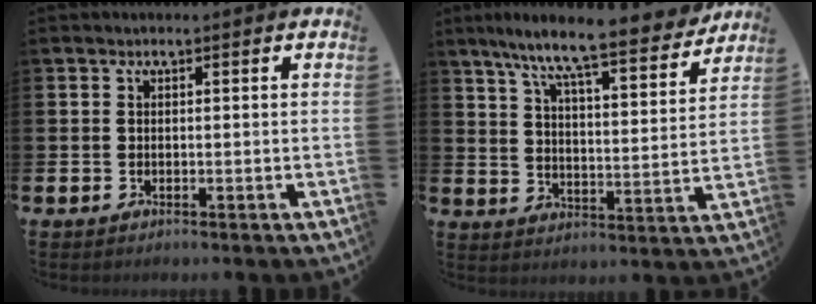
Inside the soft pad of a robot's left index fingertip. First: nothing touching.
{"total": 9.9, "force": [8.9, 0.6, 4.4], "torque": [-0.102, -0.061, 0.147]}